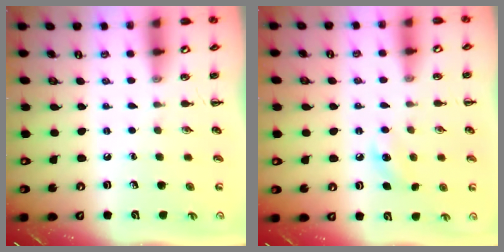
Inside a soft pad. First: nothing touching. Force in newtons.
{"total": 7.7, "press": 7.4, "slide": 1.9}